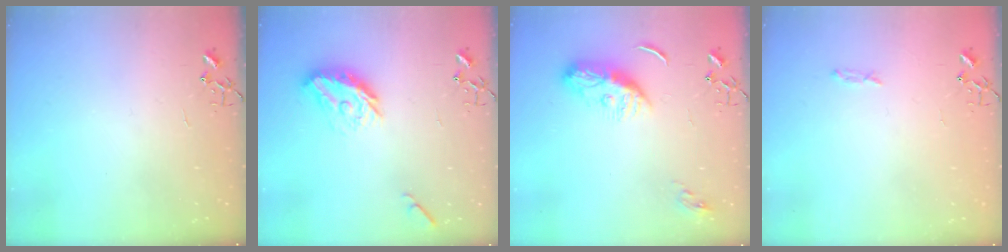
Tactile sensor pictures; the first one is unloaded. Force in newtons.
{"total": 13.1, "press": 13.1, "slide": 0.6}
{"total": 10.5, "press": 10.5, "slide": 0.3}
{"total": 3.4, "press": 3.4, "slide": 0.5}